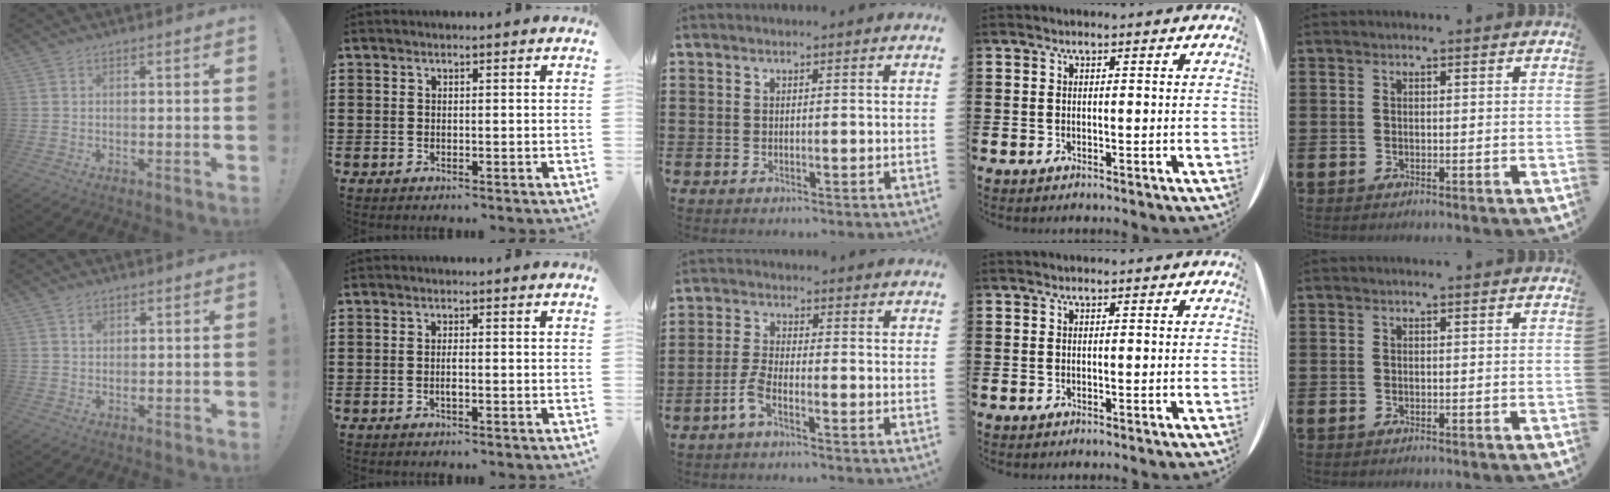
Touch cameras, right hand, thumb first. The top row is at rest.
{"thumb": {"total": 1.6, "force": [0.8, 1.3, 0.5], "torque": [0.010, -0.007, 0.012]}, "index": {"total": 1.5, "force": [-0.4, 0.4, 1.4], "torque": [-0.026, 0.002, -0.008]}, "middle": {"total": 3.5, "force": [-2.1, 0.7, 2.7], "torque": [-0.069, -0.004, -0.043]}}